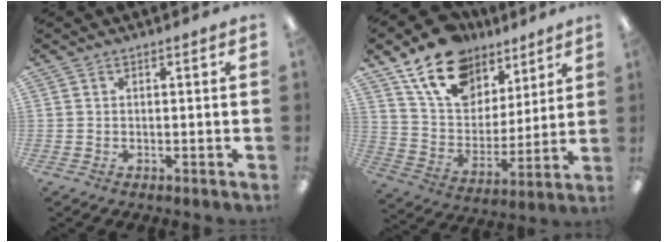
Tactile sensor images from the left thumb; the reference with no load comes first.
{"total": 17.8, "force": [12.3, 10.6, 7.2], "torque": [-0.137, -0.064, 0.227]}